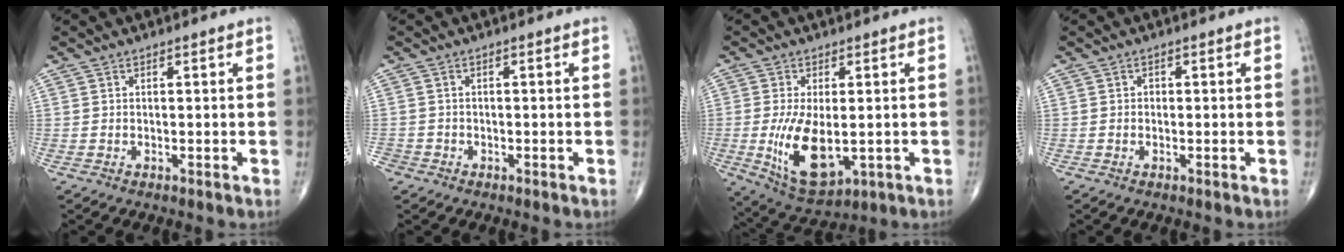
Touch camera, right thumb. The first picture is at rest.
{"total": 2.1, "force": [-1.3, 1.7, 0.2], "torque": [-0.003, 0.007, -0.028]}
{"total": 12.0, "force": [-1.8, 5.9, 10.3], "torque": [-0.183, -0.023, -0.013]}
{"total": 0.5, "force": [-0.1, 0.5, 0.3], "torque": [0.000, 0.002, -0.004]}